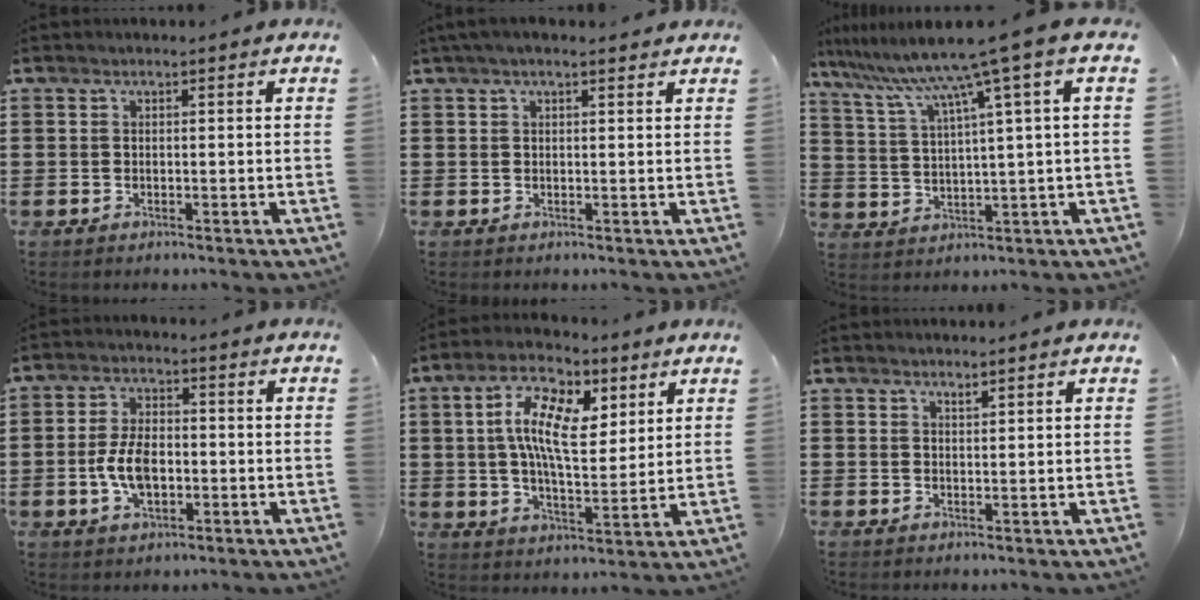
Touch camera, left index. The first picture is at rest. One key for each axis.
{"total": 2.0, "fx": 1.3, "fy": 0.7, "fz": 1.3, "tx": -0.027, "ty": 0.007, "tz": 0.024}
{"total": 9.2, "fx": 6.1, "fy": -1.1, "fz": 6.9, "tx": -0.165, "ty": -0.039, "tz": 0.091}
{"total": 6.7, "fx": -1.3, "fy": 3.6, "fz": 5.5, "tx": -0.124, "ty": 0.001, "tz": -0.029}
{"total": 11.9, "fx": 4.8, "fy": 4.8, "fz": 9.7, "tx": -0.188, "ty": 0.001, "tz": 0.085}
{"total": 1.1, "fx": 1.1, "fy": 0.1, "fz": 0.3, "tx": -0.007, "ty": -0.001, "tz": 0.021}